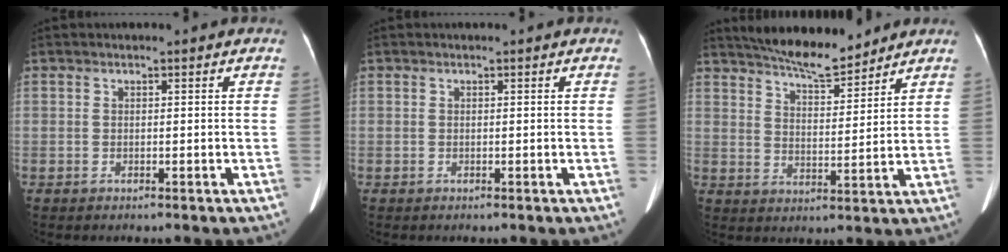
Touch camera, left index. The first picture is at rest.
{"total": 0.0}
{"total": 9.9, "force": [9.0, 1.5, 3.9], "torque": [-0.065, 0.005, 0.148]}